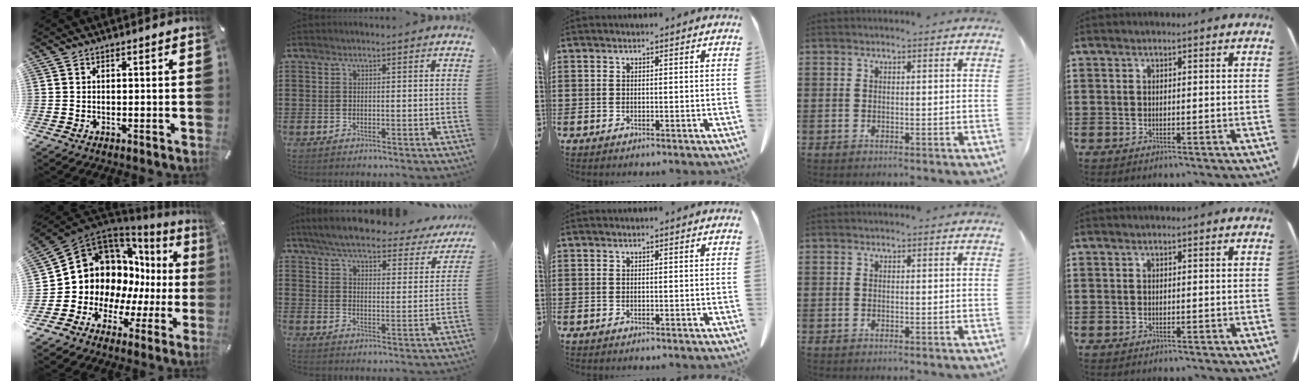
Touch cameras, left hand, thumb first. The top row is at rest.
{"thumb": {"total": 12.9, "force": [3.2, 11.4, 5.1], "torque": [-0.093, -0.058, 0.075]}, "index": {"total": 6.1, "force": [5.6, 0.6, 2.5], "torque": [-0.074, -0.032, 0.094]}}